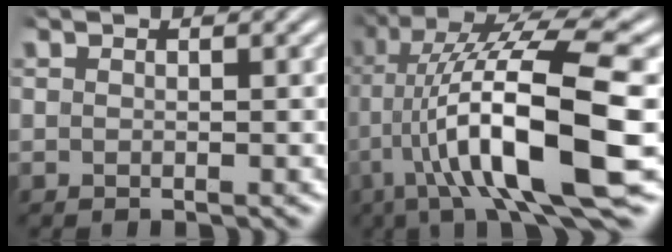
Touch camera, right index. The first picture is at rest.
{"total": 13.5, "force": [0.1, 4.9, 12.6], "torque": [-0.198, 0.000, 0.003]}